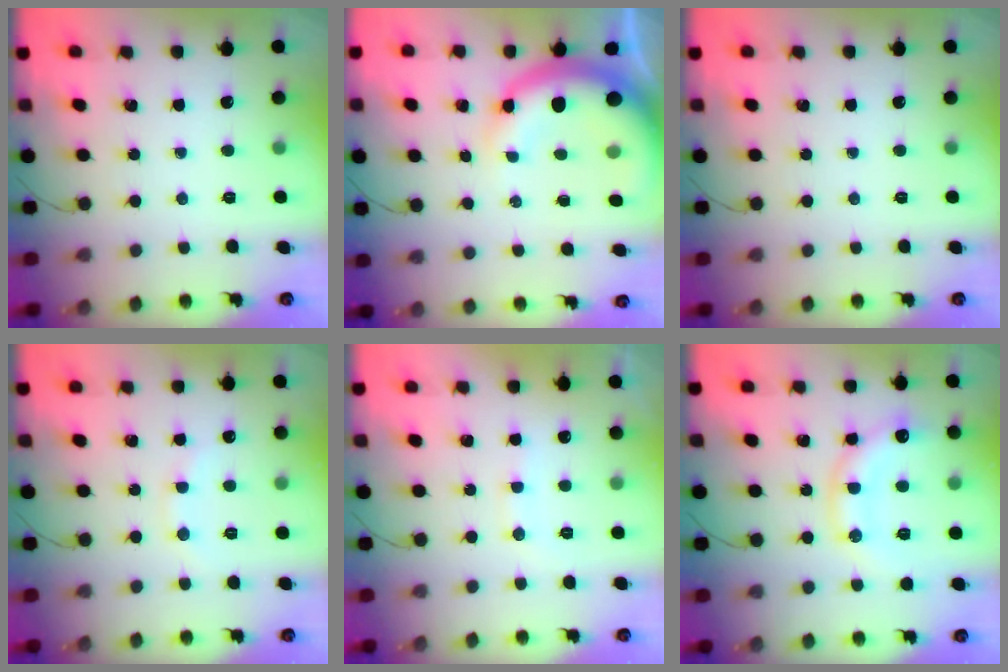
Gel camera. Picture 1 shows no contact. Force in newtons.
{"total": 11.7, "press": 11.5, "slide": 2.3}
{"total": 0.0}
{"total": 6.6, "press": 6.4, "slide": 1.5}
{"total": 6.7, "press": 6.6, "slide": 1.3}
{"total": 15.9, "press": 15.9, "slide": 1.2}